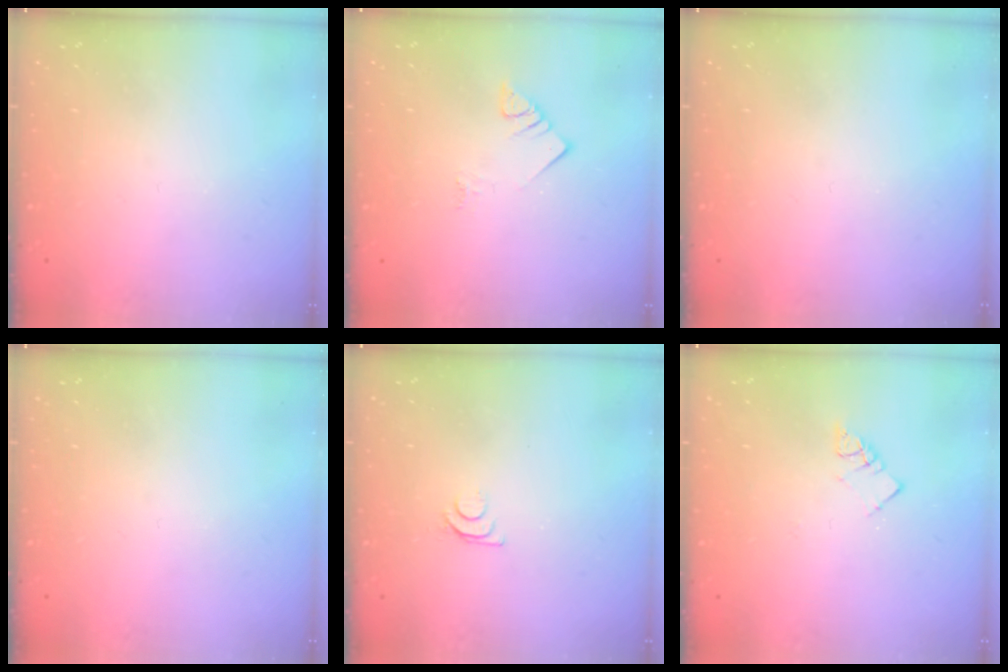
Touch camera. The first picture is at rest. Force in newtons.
{"total": 3.6, "press": 3.6, "slide": 0.5}
{"total": 0.0}
{"total": 0.0}
{"total": 4.3, "press": 4.2, "slide": 0.5}
{"total": 4.5, "press": 4.5, "slide": 0.4}